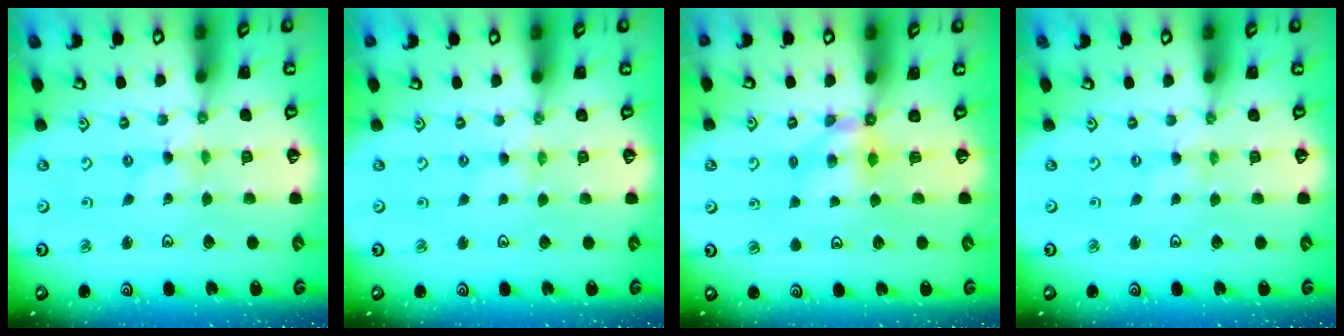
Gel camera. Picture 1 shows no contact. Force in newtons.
{"total": 1.9, "press": 1.9, "slide": 0.4}
{"total": 5.4, "press": 5.4, "slide": 0.1}
{"total": 0.0}